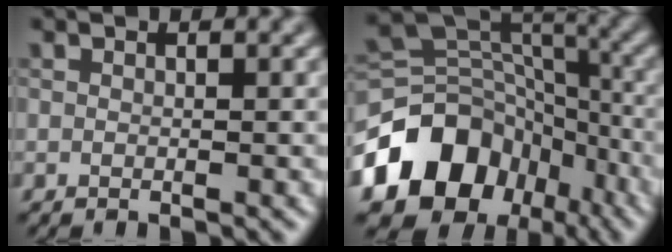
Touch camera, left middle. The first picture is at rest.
{"total": 11.8, "force": [-5.6, 9.0, 5.2], "torque": [-0.100, 0.005, -0.103]}